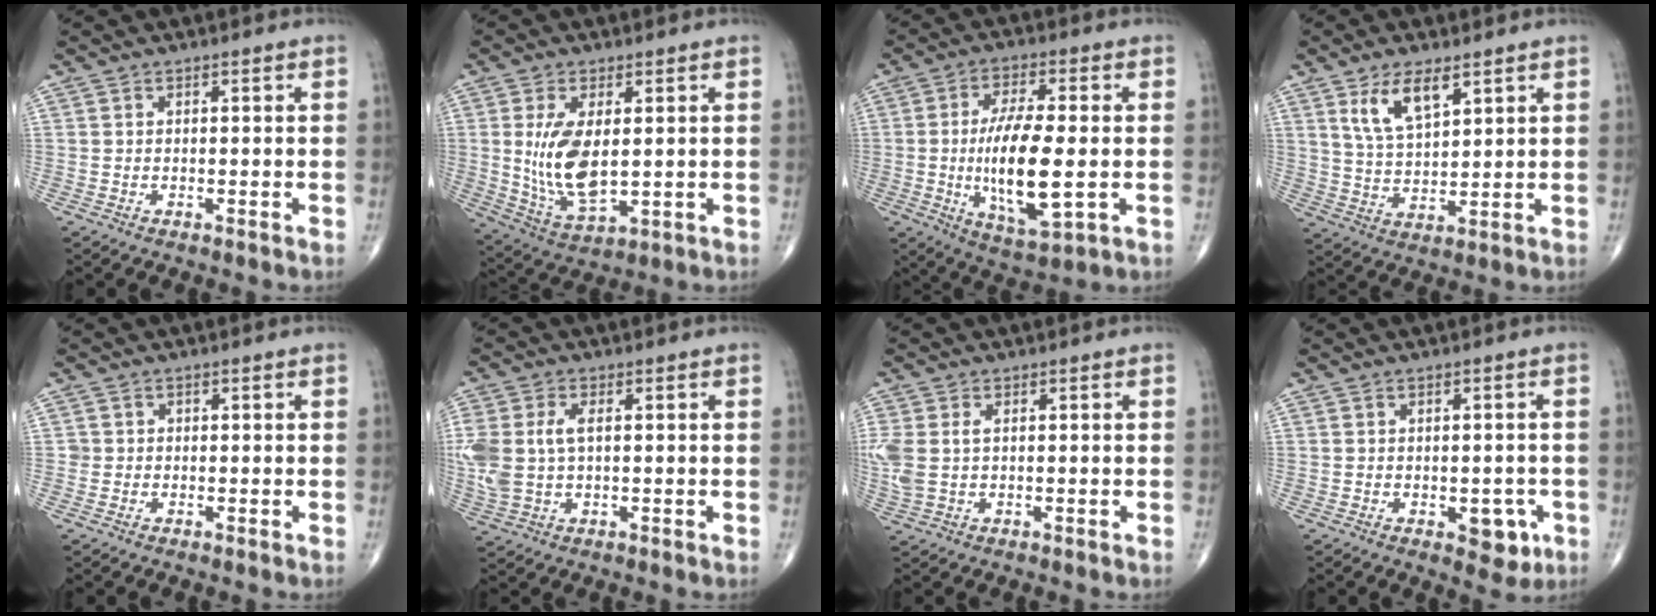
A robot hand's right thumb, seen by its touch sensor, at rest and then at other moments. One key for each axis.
{"total": 11.7, "fx": 1.1, "fy": 5.7, "fz": 10.2, "tx": -0.193, "ty": -0.021, "tz": 0.035}
{"total": 15.2, "fx": -1.5, "fy": 5.2, "fz": 14.2, "tx": -0.258, "ty": -0.008, "tz": -0.020}
{"total": 8.5, "fx": 4.7, "fy": 3.6, "fz": 6.2, "tx": -0.105, "ty": -0.026, "tz": 0.095}
{"total": 1.0, "fx": -0.1, "fy": 0.9, "fz": 0.0, "tx": 0.007, "ty": 0.005, "tz": -0.004}
{"total": 9.7, "fx": 0.9, "fy": 5.7, "fz": 7.8, "tx": -0.200, "ty": 0.008, "tz": 0.025}
{"total": 6.0, "fx": 0.5, "fy": 3.7, "fz": 4.7, "tx": -0.140, "ty": 0.013, "tz": 0.017}
{"total": 5.5, "fx": -1.9, "fy": 3.1, "fz": 4.1, "tx": -0.022, "ty": 0.001, "tz": -0.019}